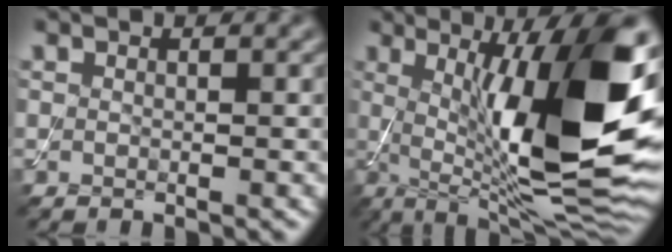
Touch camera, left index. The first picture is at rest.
{"total": 16.0, "force": [1.8, 4.1, 15.4], "torque": [-0.224, -0.002, 0.030]}